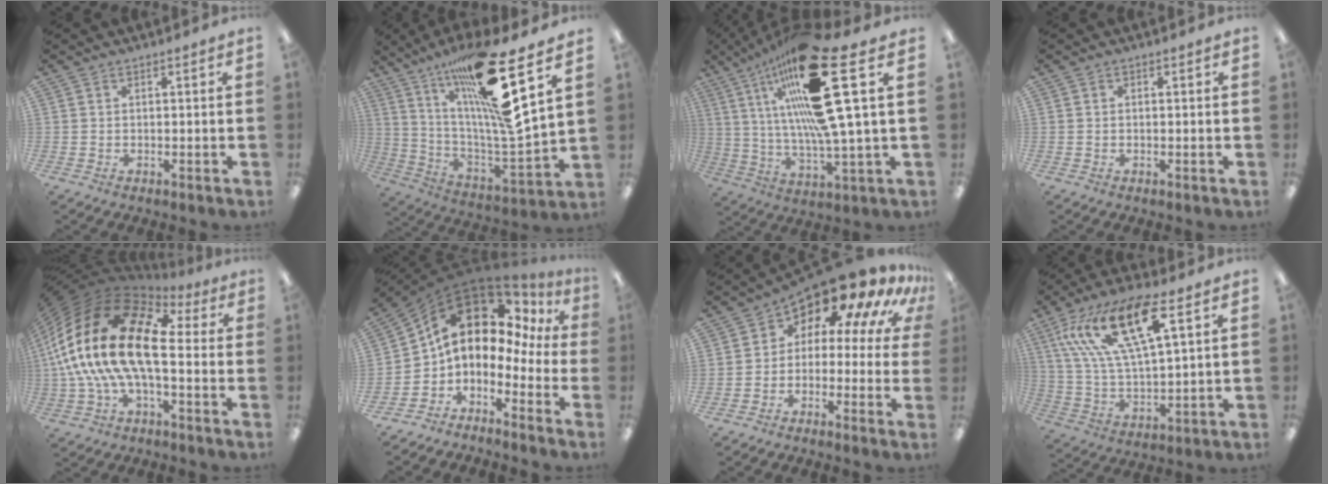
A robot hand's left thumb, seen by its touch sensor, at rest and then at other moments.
{"total": 23.6, "force": [15.7, 2.7, 17.4], "torque": [-0.300, -0.107, 0.239]}
{"total": 26.3, "force": [11.8, 4.8, 23.0], "torque": [-0.421, -0.062, 0.180]}
{"total": 0.0}
{"total": 23.1, "force": [1.3, 11.5, 20.0], "torque": [-0.425, -0.006, 0.029]}
{"total": 11.4, "force": [5.8, 6.4, 7.4], "torque": [-0.135, -0.050, 0.096]}
{"total": 12.9, "force": [8.8, 4.7, 8.1], "torque": [-0.125, -0.077, 0.144]}
{"total": 19.0, "force": [10.0, 6.6, 14.8], "torque": [-0.300, -0.028, 0.165]}